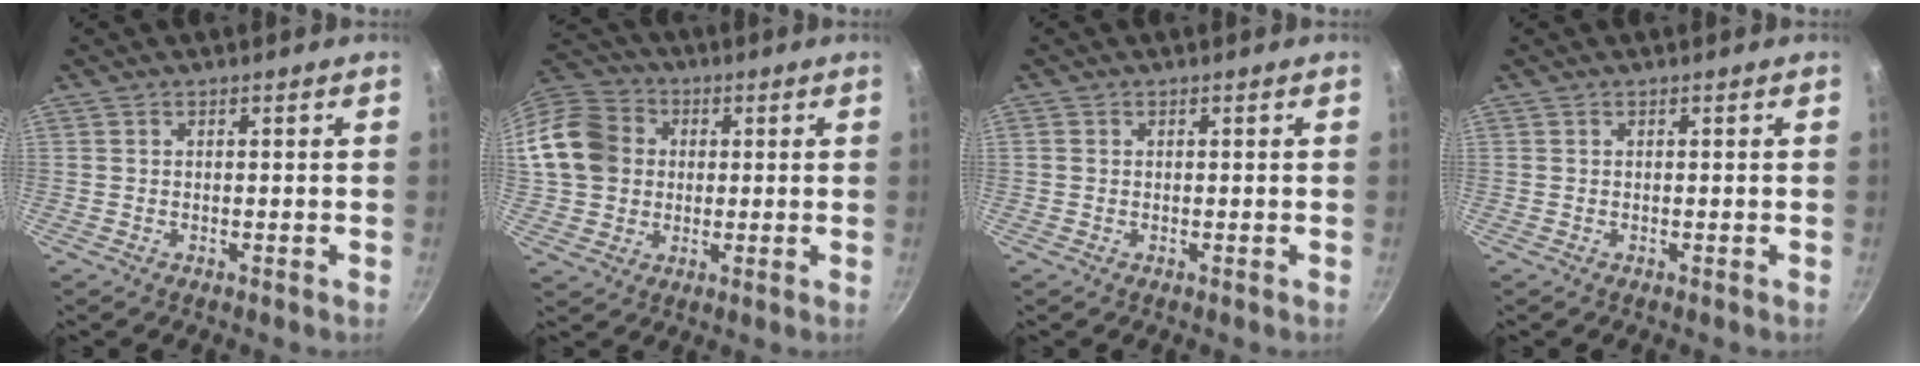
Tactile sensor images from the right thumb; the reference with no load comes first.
{"total": 15.1, "force": [1.5, 13.0, 7.6], "torque": [-0.128, 0.029, 0.019]}
{"total": 0.6, "force": [0.0, 0.6, 0.2], "torque": [-0.003, 0.002, -0.001]}
{"total": 0.0}